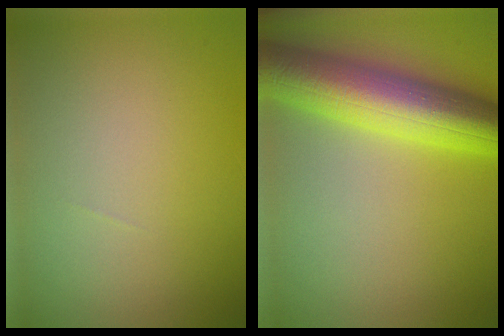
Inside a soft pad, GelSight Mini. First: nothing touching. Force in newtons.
{"total": 9.9, "press": 9.9, "slide": 0.0}